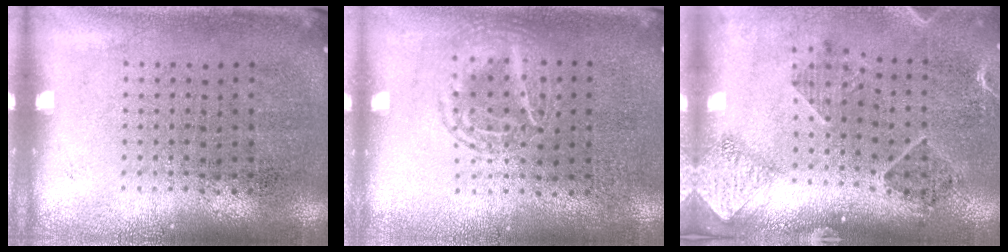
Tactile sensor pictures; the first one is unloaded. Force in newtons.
{"total": 1.3, "press": 1.3, "slide": 0.1}
{"total": 1.4, "press": 1.4, "slide": 0.1}